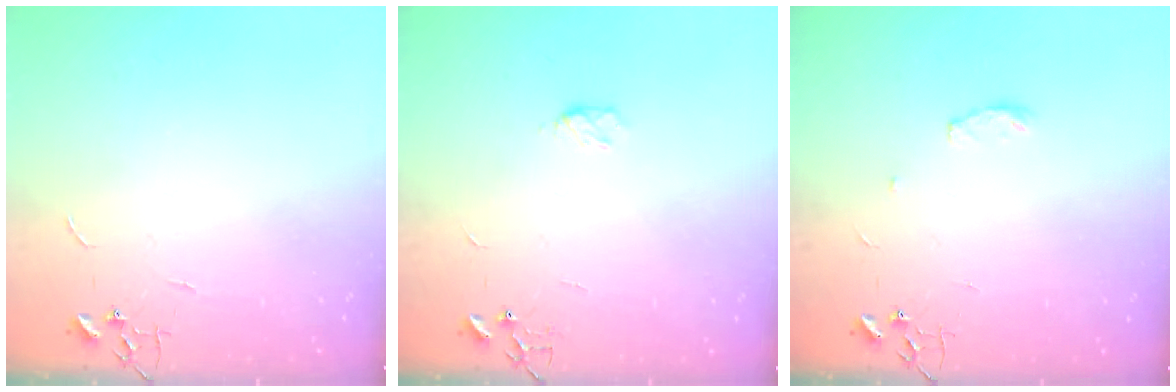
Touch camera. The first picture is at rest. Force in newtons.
{"total": 3.9, "press": 3.8, "slide": 0.6}
{"total": 4.0, "press": 3.9, "slide": 0.6}